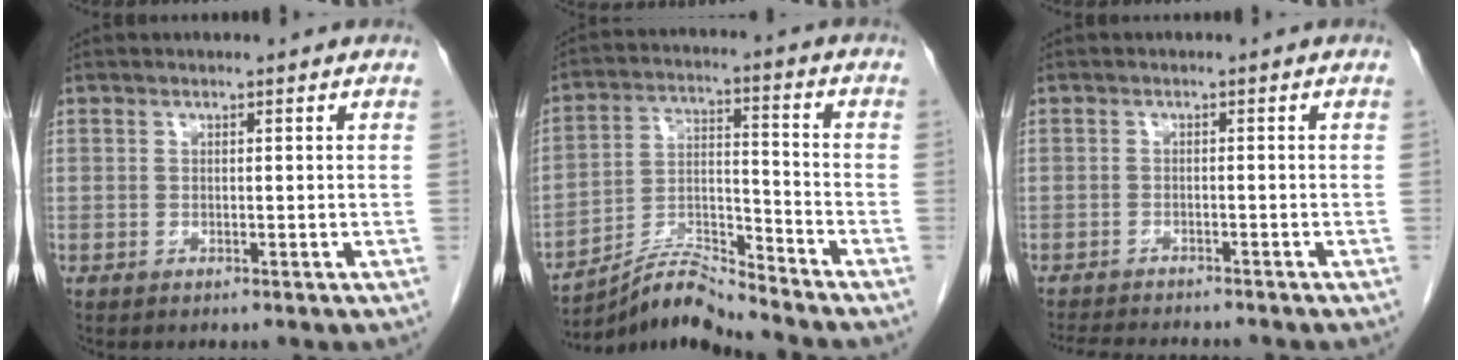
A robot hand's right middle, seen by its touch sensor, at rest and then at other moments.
{"total": 8.4, "force": [-8.2, -1.4, 1.5], "torque": [-0.038, 0.017, -0.149]}
{"total": 8.6, "force": [-8.0, 1.3, 3.1], "torque": [-0.049, -0.012, -0.112]}